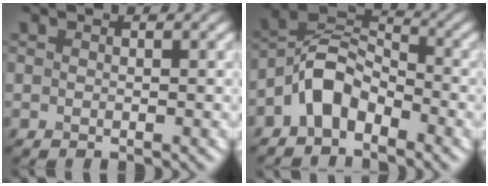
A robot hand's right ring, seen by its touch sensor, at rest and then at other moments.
{"total": 4.8, "force": [-2.9, 2.7, 2.7], "torque": [-0.045, 0.015, -0.065]}